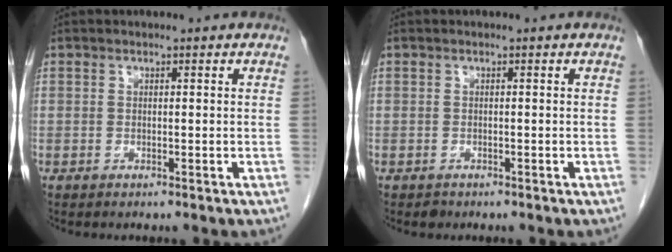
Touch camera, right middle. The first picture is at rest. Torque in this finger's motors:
{"motor_torque": [-0.04, 0.06, 0.00, 0.00]}